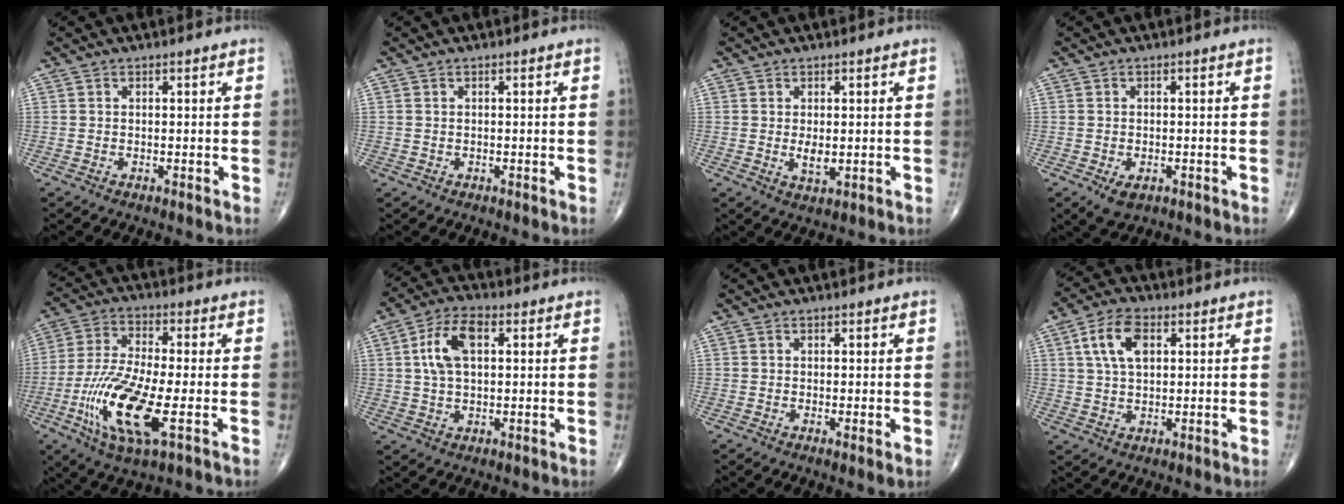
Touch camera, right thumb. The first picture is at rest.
{"total": 0.0}
{"total": 2.7, "force": [0.1, 1.3, 2.3], "torque": [-0.036, -0.007, 0.006]}
{"total": 3.2, "force": [-1.4, 1.9, 2.2], "torque": [-0.035, -0.001, -0.015]}
{"total": 16.0, "force": [-4.6, 4.4, 14.6], "torque": [-0.319, 0.000, -0.086]}
{"total": 9.2, "force": [2.0, 5.0, 7.4], "torque": [-0.139, 0.014, 0.034]}
{"total": 1.3, "force": [-0.2, 0.1, 1.3], "torque": [-0.027, -0.007, -0.006]}
{"total": 8.0, "force": [2.5, 4.7, 6.0], "torque": [-0.103, 0.005, 0.042]}